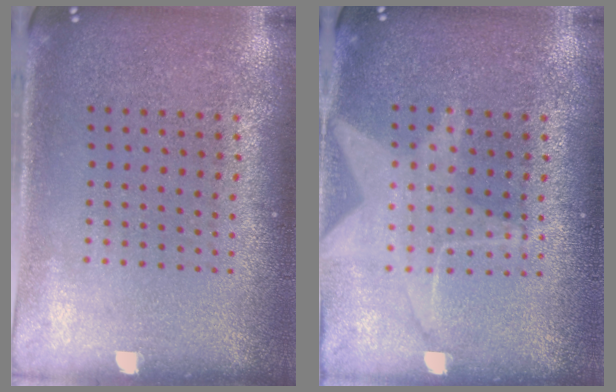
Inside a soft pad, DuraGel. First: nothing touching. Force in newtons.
{"total": 1.5, "press": 1.3, "slide": 0.6}